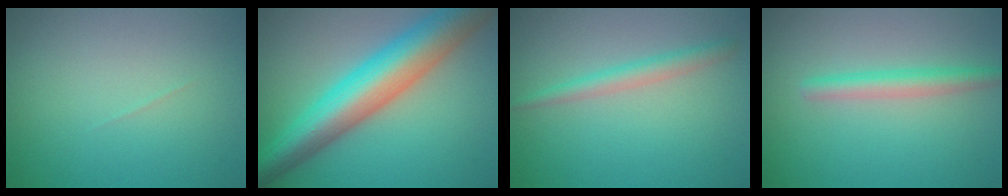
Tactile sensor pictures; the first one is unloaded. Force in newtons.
{"total": 10.0, "press": 10.0, "slide": 0.3}
{"total": 2.0, "press": 2.0, "slide": 0.1}
{"total": 2.4, "press": 2.4, "slide": 0.1}